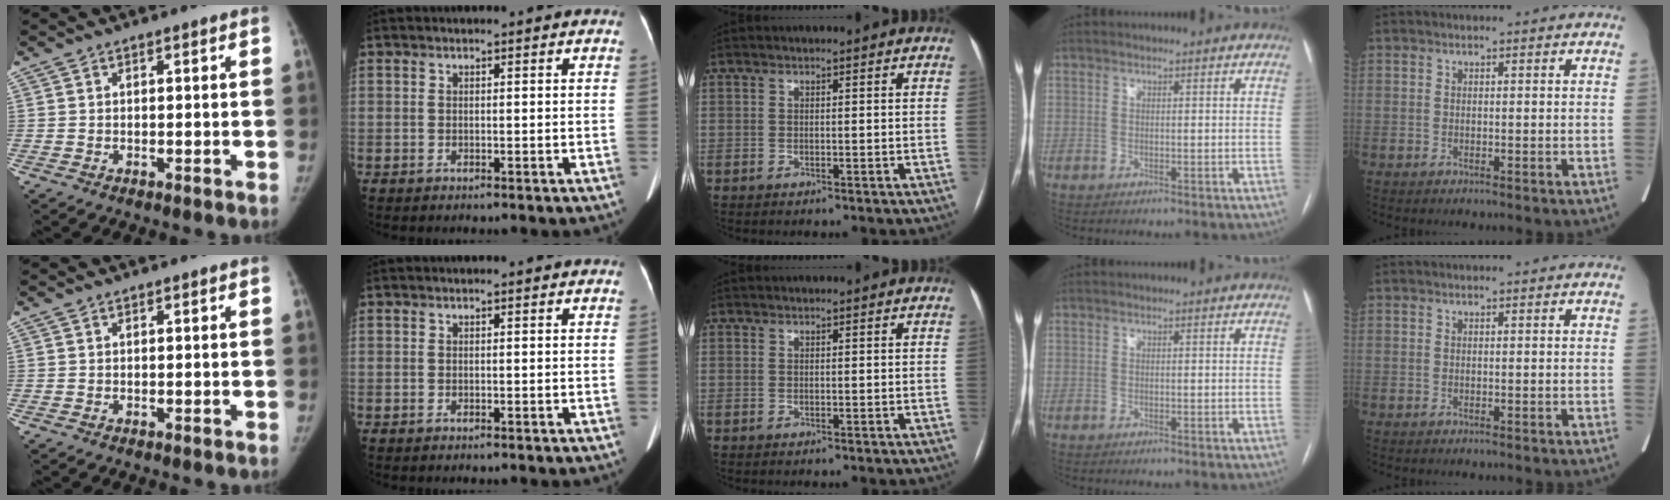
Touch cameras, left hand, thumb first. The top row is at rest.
{}